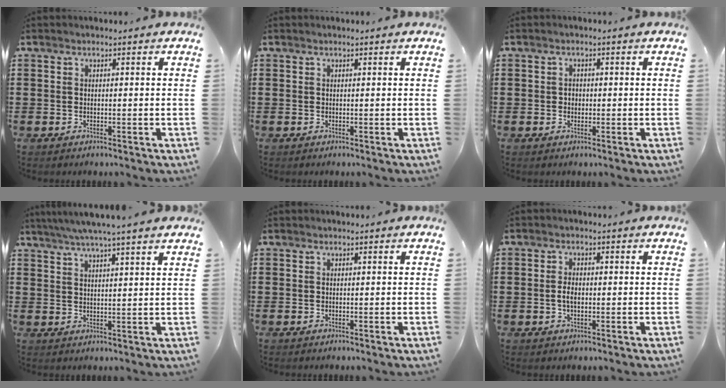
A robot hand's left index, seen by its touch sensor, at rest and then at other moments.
{"total": 0.0}
{"total": 1.1, "force": [0.0, 1.0, 0.6], "torque": [-0.014, 0.006, -0.002]}
{"total": 4.5, "force": [3.9, -0.6, 2.2], "torque": [-0.054, -0.013, 0.068]}
{"total": 0.0}
{"total": 2.3, "force": [-0.2, 1.2, 2.0], "torque": [-0.047, -0.001, -0.006]}